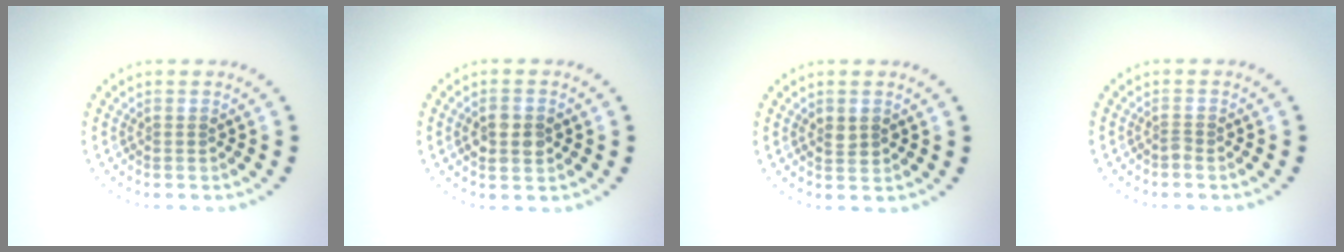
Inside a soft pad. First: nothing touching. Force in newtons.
{"total": 2.9, "press": 2.9, "slide": 0.2}
{"total": 1.6, "press": 1.6, "slide": 0.1}
{"total": 0.7, "press": 0.4, "slide": 0.5}